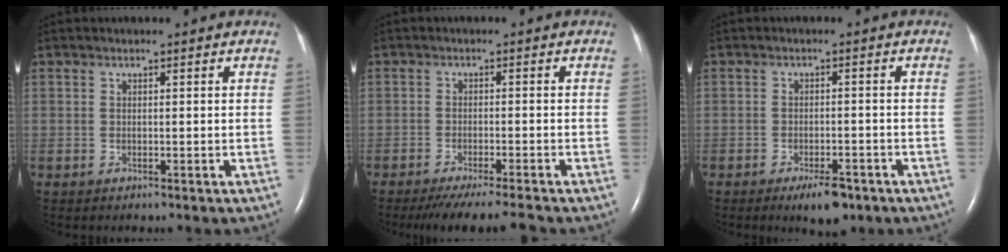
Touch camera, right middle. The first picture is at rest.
{"total": 7.7, "force": [-7.0, -0.9, 3.1], "torque": [-0.039, -0.016, -0.111]}
{"total": 4.7, "force": [-3.1, 1.6, 3.2], "torque": [-0.052, -0.003, -0.042]}